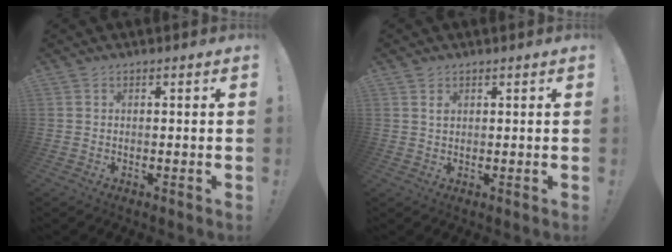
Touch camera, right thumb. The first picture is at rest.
{"total": 1.3, "force": [0.8, 0.8, 0.6], "torque": [0.001, -0.004, 0.013]}